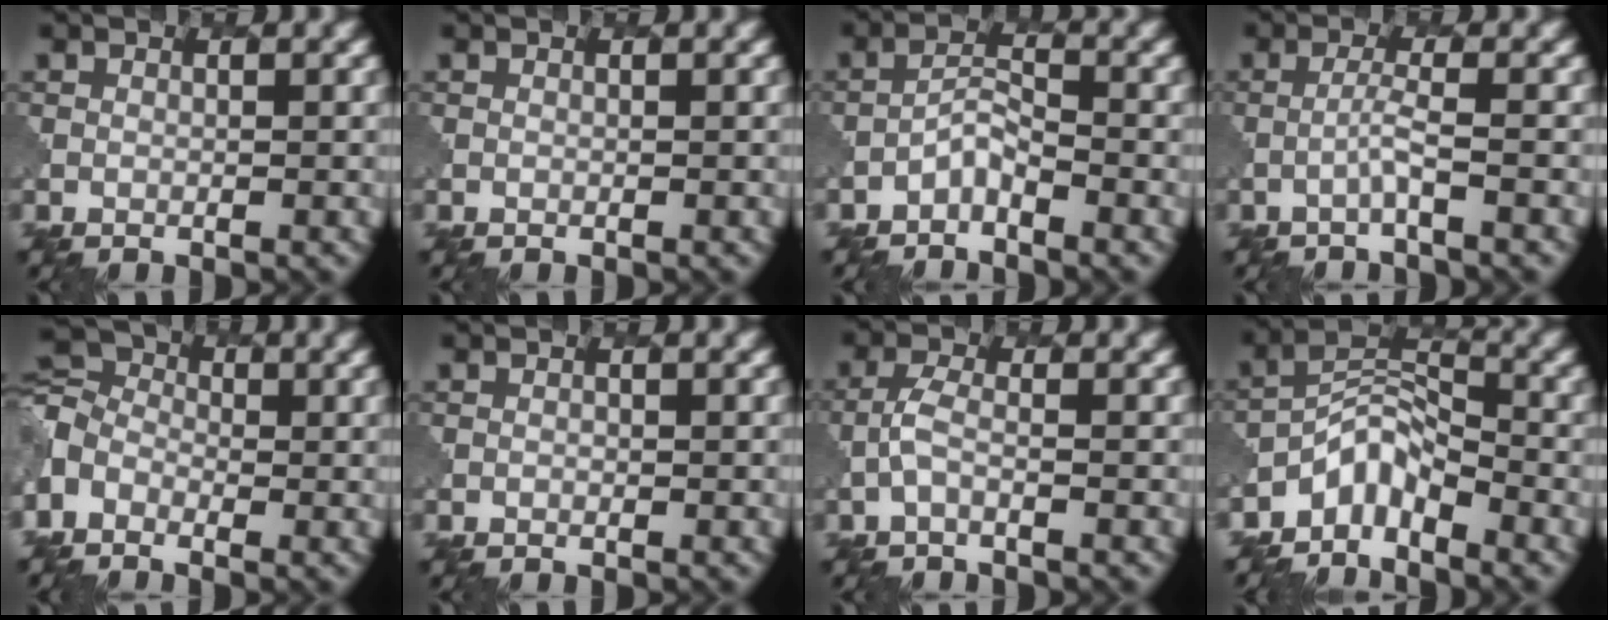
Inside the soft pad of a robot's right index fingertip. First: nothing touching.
{"total": 0.0}
{"total": 1.5, "force": [-1.3, 0.4, 0.8], "torque": [-0.018, 0.007, -0.028]}
{"total": 1.5, "force": [-0.6, -0.2, 1.3], "torque": [-0.024, 0.008, -0.021]}
{"total": 4.5, "force": [-1.9, 3.3, 2.5], "torque": [-0.057, 0.003, -0.057]}
{"total": 0.0}
{"total": 1.5, "force": [-0.7, 0.4, 1.3], "torque": [-0.032, 0.003, -0.021]}
{"total": 3.9, "force": [-3.0, 1.6, 1.7], "torque": [-0.021, 0.006, -0.069]}